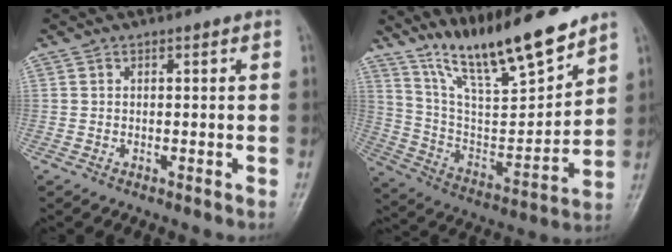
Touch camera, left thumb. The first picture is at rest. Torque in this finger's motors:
{"motor_torque": [0.50, 0.34, 1.40, -1.37, 0.12]}